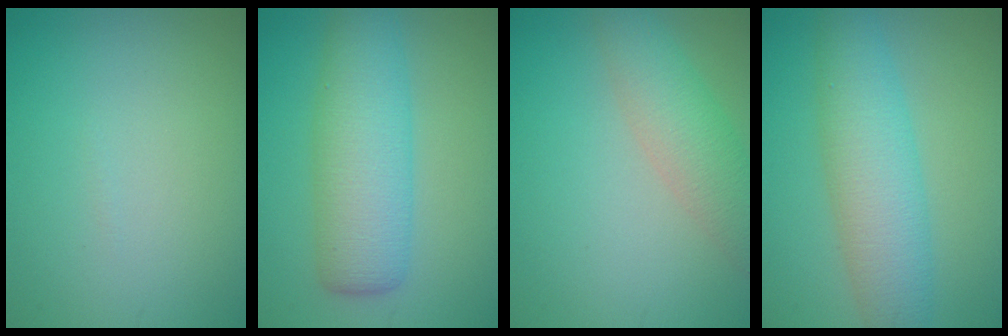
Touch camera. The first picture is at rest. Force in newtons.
{"total": 6.7, "press": 6.7, "slide": 0.2}
{"total": 4.3, "press": 4.3, "slide": 0.1}
{"total": 5.9, "press": 5.9, "slide": 0.1}